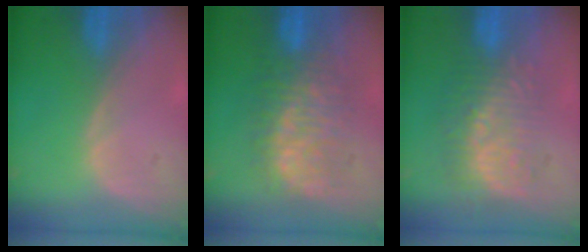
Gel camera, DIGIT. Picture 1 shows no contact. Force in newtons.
{"total": 8.8, "press": 8.8, "slide": 0.6}
{"total": 10.0, "press": 8.7, "slide": 4.9}